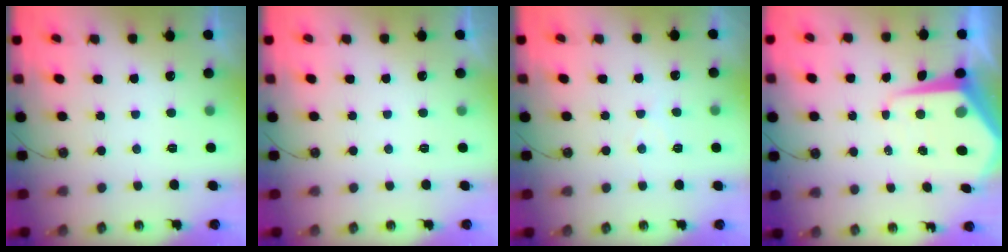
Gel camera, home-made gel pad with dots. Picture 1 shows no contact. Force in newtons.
{"total": 0.0}
{"total": 4.6, "press": 4.6, "slide": 0.7}
{"total": 9.3, "press": 9.3, "slide": 0.7}